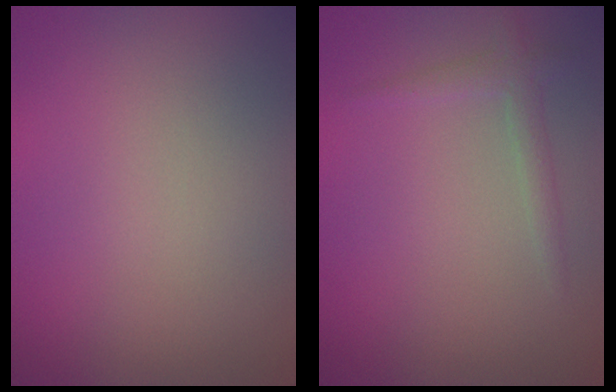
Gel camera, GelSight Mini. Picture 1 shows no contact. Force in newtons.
{"total": 1.5, "press": 1.5, "slide": 0.0}